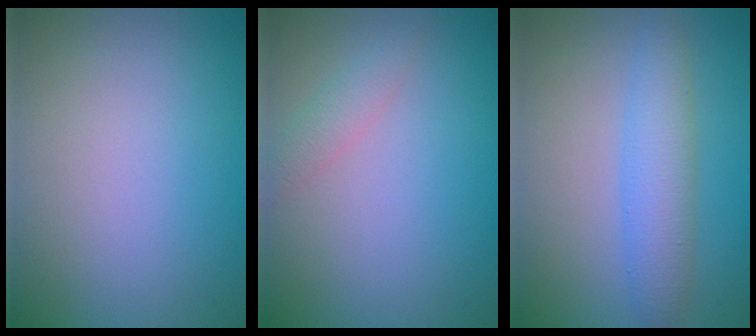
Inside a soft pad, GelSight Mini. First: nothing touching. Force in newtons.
{"total": 1.5, "press": 1.5, "slide": 0.0}
{"total": 3.5, "press": 3.5, "slide": 0.0}